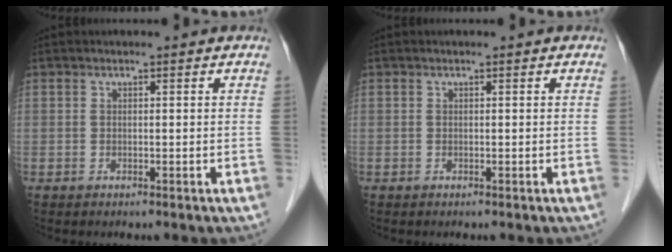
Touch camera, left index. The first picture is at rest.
{"total": 0.0}